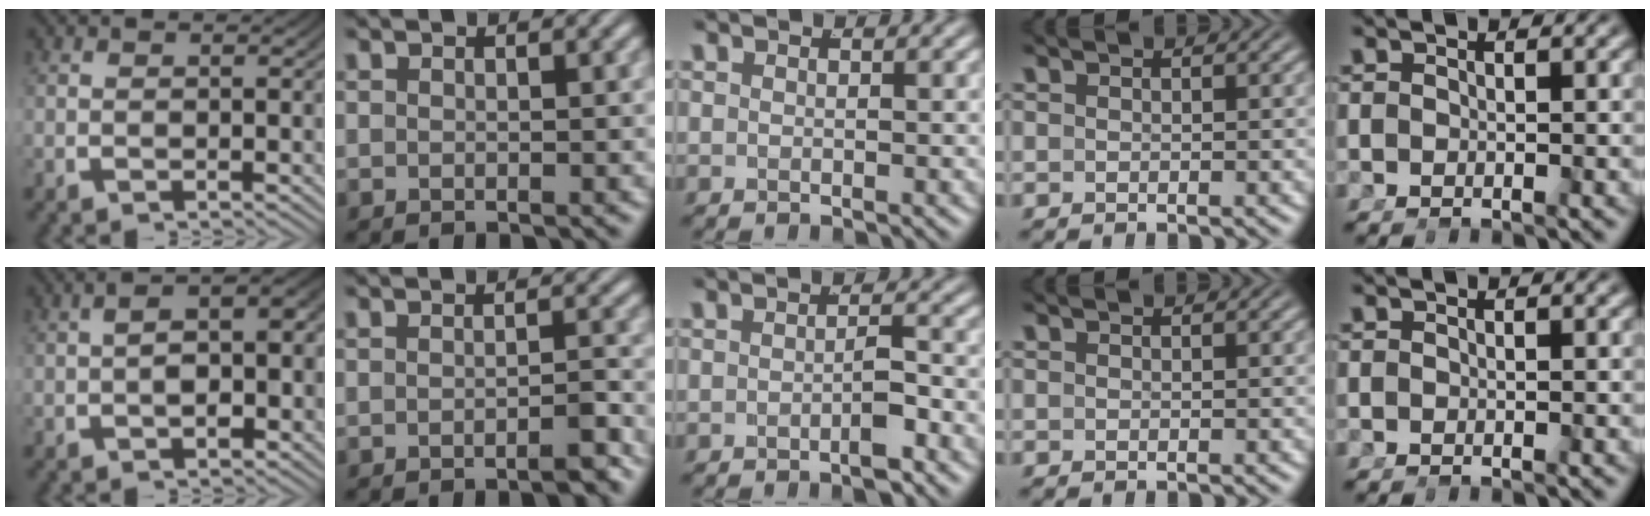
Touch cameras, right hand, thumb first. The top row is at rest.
{"thumb": {"total": 5.5, "force": [0.4, 3.2, 4.4], "torque": [-0.047, 0.008, 0.005]}, "index": {"total": 1.7, "force": [-1.4, 0.1, 0.9], "torque": [-0.014, 0.002, -0.029]}, "middle": {"total": 1.9, "force": [-1.2, 0.1, 1.6], "torque": [-0.012, 0.003, -0.022]}}